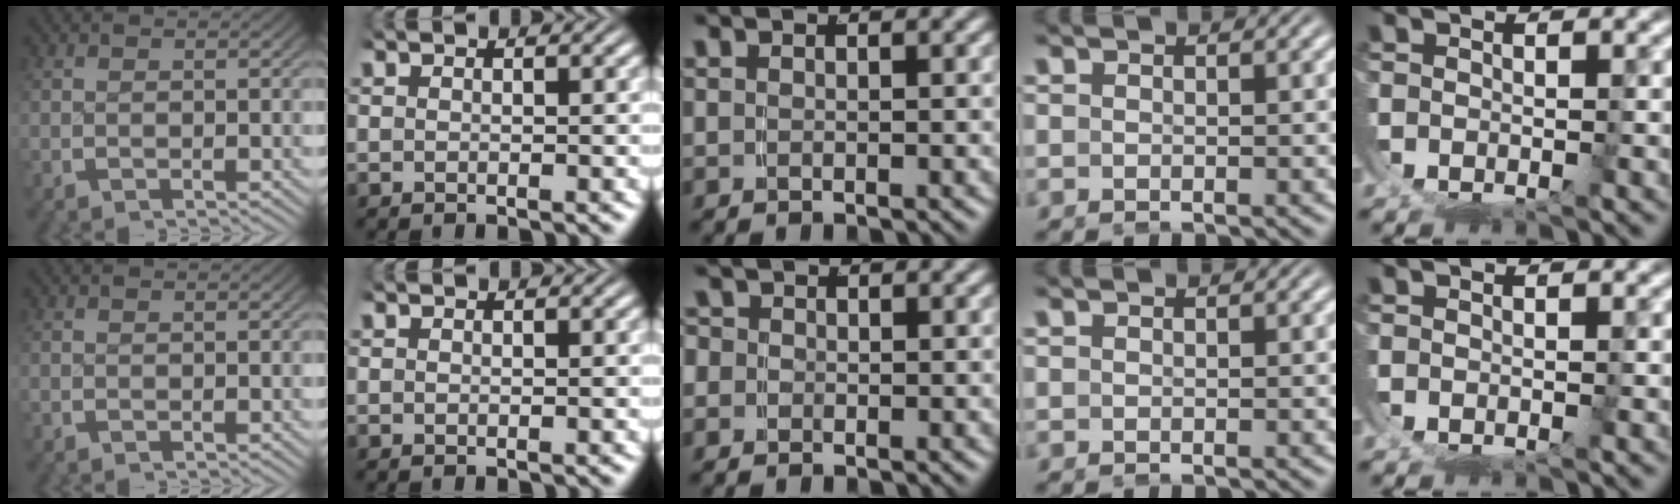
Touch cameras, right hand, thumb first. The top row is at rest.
{"middle": {"total": 2.2, "force": [-0.2, 2.1, 0.6], "torque": [-0.016, -0.004, -0.013]}}